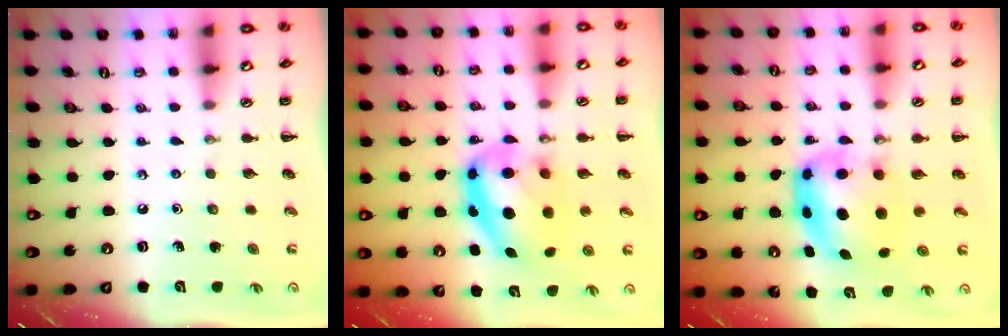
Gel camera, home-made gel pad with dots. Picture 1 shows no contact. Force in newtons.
{"total": 12.3, "press": 12.0, "slide": 2.8}
{"total": 6.1, "press": 6.0, "slide": 1.4}